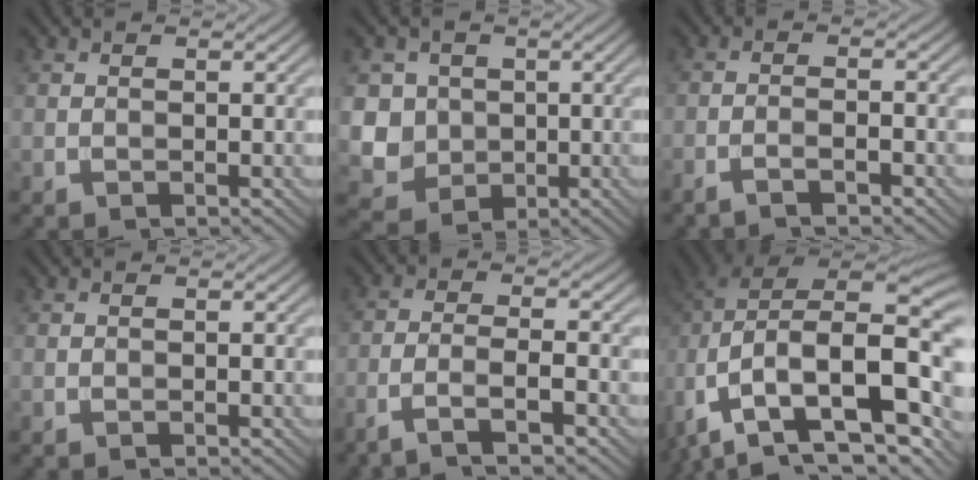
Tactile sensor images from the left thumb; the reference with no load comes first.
{"total": 6.0, "force": [0.3, 5.7, 1.9], "torque": [-0.058, -0.012, -0.010]}
{"total": 2.6, "force": [-2.0, 0.3, 1.7], "torque": [-0.032, 0.004, -0.043]}
{"total": 0.0}
{"total": 5.3, "force": [-3.5, 1.0, 3.8], "torque": [-0.069, 0.007, -0.074]}
{"total": 17.7, "force": [-8.1, 9.9, 12.2], "torque": [-0.226, -0.012, -0.108]}